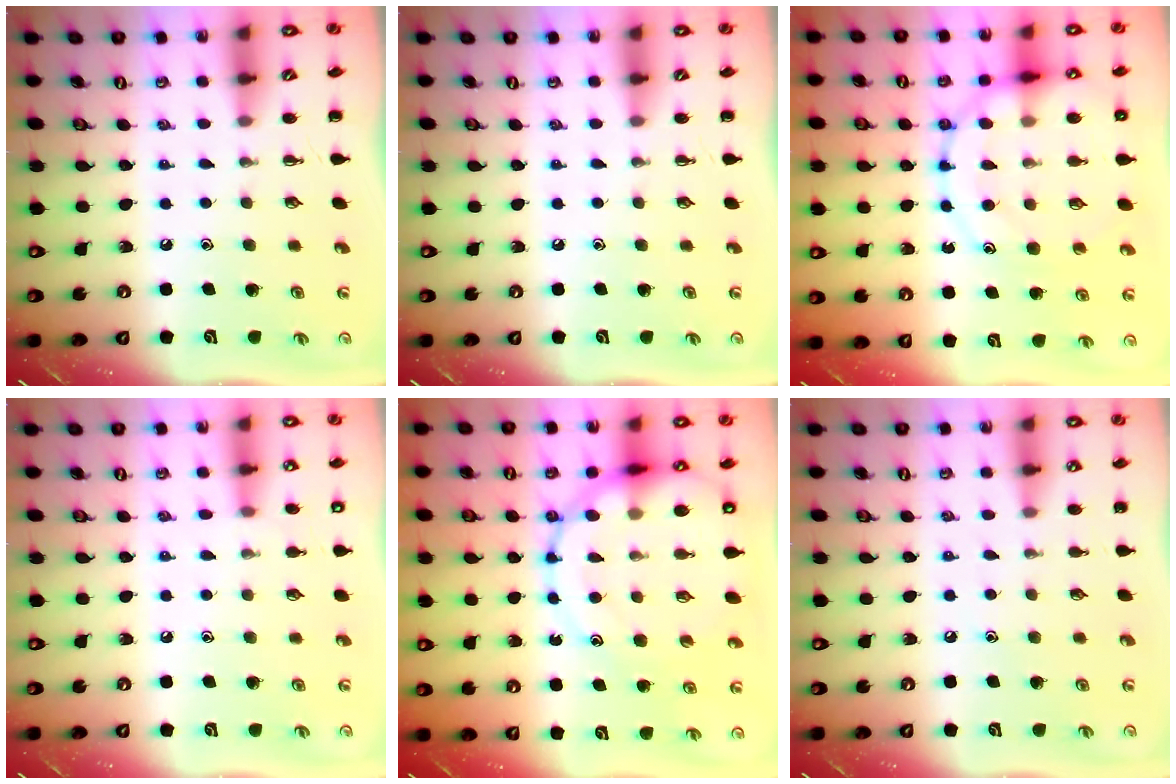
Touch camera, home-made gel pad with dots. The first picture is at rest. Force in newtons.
{"total": 0.0}
{"total": 18.4, "press": 18.2, "slide": 2.3}
{"total": 7.5, "press": 7.1, "slide": 2.4}
{"total": 20.3, "press": 20.1, "slide": 3.0}
{"total": 4.1, "press": 4.0, "slide": 1.1}